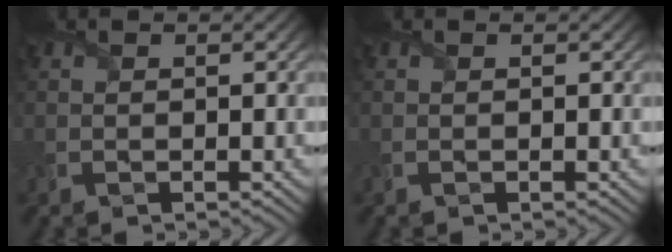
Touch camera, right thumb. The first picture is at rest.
{"total": 0.0}